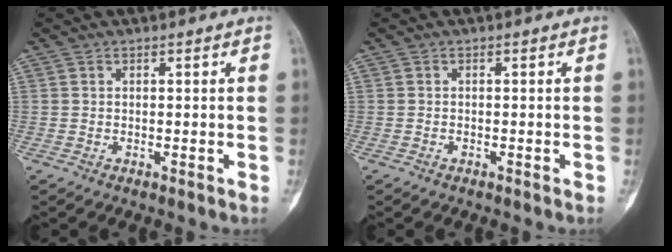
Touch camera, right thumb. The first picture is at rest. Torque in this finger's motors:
{"motor_torque": [-0.61, -0.21, -0.01, 0.27, -0.01]}